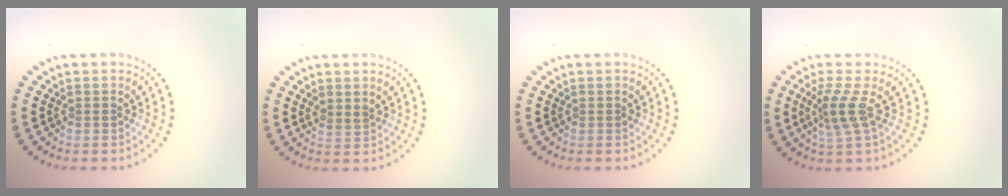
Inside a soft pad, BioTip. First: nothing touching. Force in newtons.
{"total": 0.6, "press": 0.3, "slide": 0.5}
{"total": 0.0}
{"total": 2.6, "press": 1.8, "slide": 1.8}